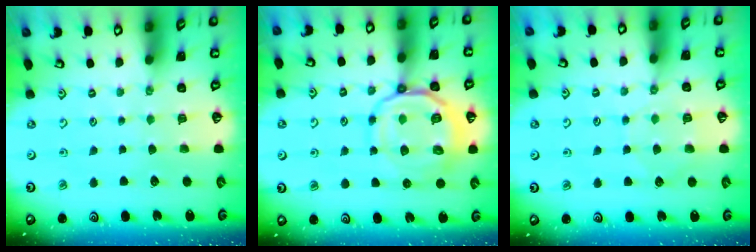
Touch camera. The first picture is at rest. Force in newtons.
{"total": 14.0, "press": 13.9, "slide": 1.6}
{"total": 6.4, "press": 6.4, "slide": 0.7}